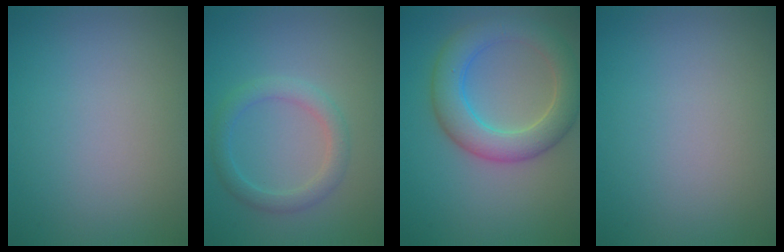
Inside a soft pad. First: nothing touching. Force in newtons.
{"total": 2.6, "press": 2.6, "slide": 0.2}
{"total": 6.0, "press": 6.0, "slide": 0.3}
{"total": 0.0}